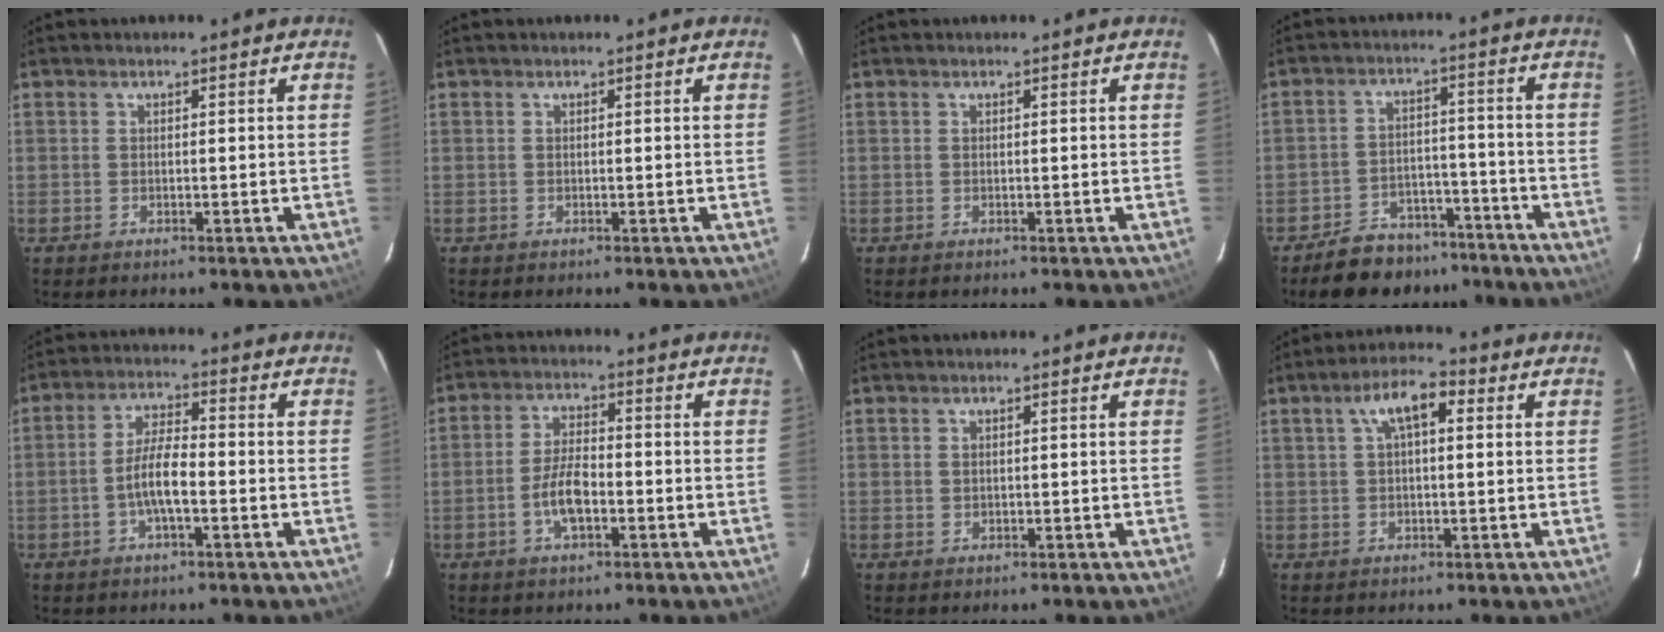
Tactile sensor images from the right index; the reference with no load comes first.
{"total": 0.0}
{"total": 0.0}
{"total": 11.7, "force": [-9.4, 6.3, 2.9], "torque": [-0.077, 0.025, -0.125]}
{"total": 6.4, "force": [-2.0, 1.6, 5.9], "torque": [-0.117, 0.008, -0.038]}
{"total": 6.3, "force": [-2.3, 2.5, 5.3], "torque": [-0.109, 0.006, -0.042]}
{"total": 0.6, "force": [0.3, 0.5, 0.3], "torque": [-0.005, 0.001, 0.006]}
{"total": 6.5, "force": [2.1, 2.6, 5.6], "torque": [-0.103, 0.022, 0.036]}